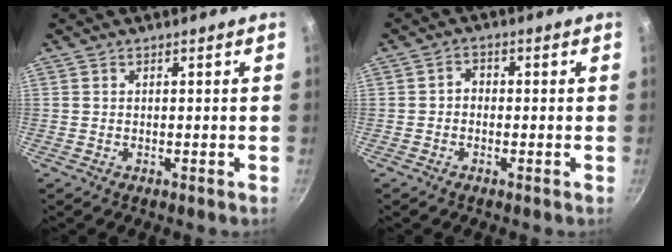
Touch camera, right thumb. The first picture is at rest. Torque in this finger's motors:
{"motor_torque": [-0.25, -0.03, -0.05, 0.13, -0.04]}